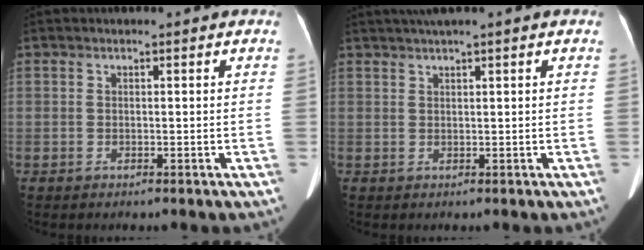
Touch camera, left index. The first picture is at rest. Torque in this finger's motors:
{"motor_torque": [0.50, -0.97, 0.06, 0.10]}